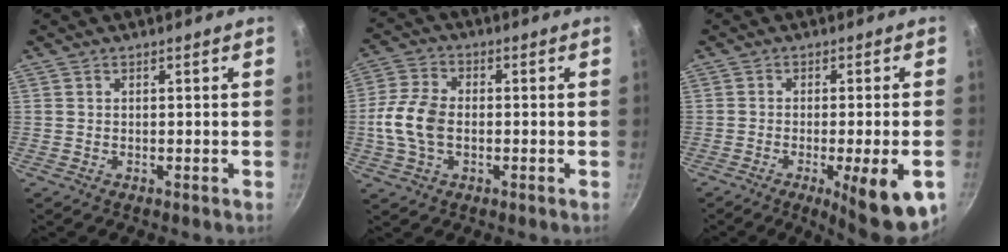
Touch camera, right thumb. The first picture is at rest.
{"total": 9.6, "force": [-1.1, 6.3, 7.2], "torque": [-0.143, 0.015, -0.029]}
{"total": 12.4, "force": [-4.7, 2.2, 11.2], "torque": [-0.141, 0.006, -0.061]}